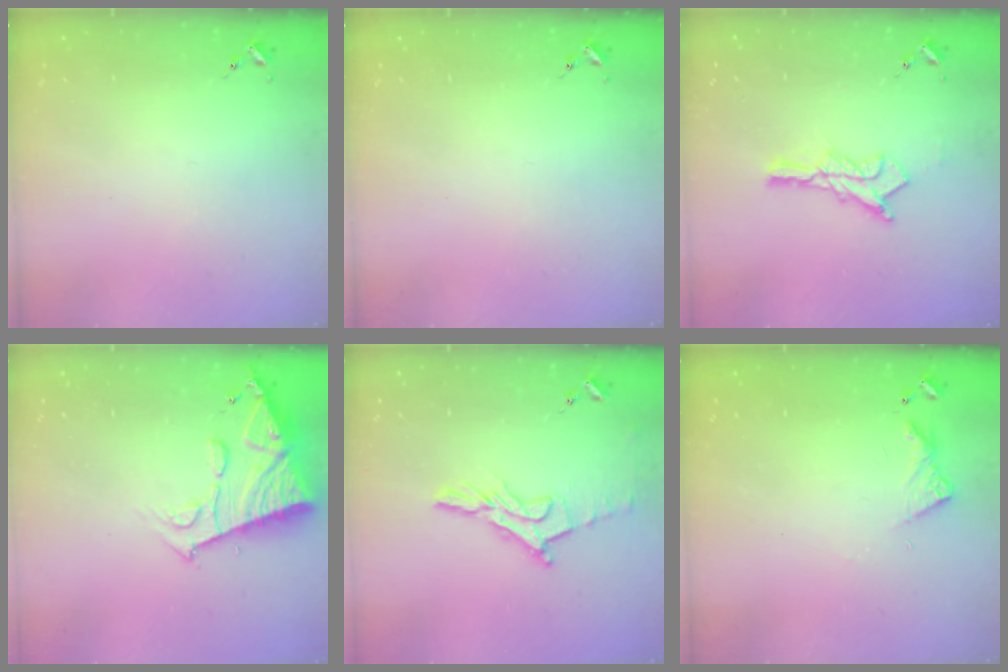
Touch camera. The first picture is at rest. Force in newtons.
{"total": 0.0}
{"total": 12.1, "press": 12.1, "slide": 0.9}
{"total": 14.1, "press": 14.0, "slide": 1.4}
{"total": 13.3, "press": 13.3, "slide": 1.0}
{"total": 6.5, "press": 6.5, "slide": 0.8}